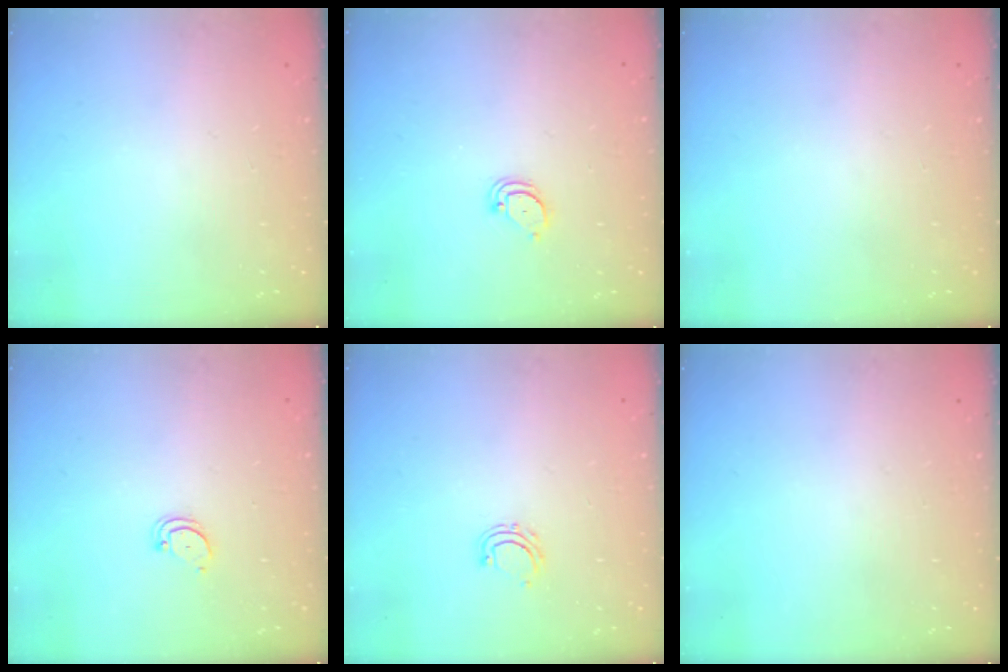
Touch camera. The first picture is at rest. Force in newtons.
{"total": 2.1, "press": 2.1, "slide": 0.2}
{"total": 0.0}
{"total": 3.5, "press": 3.4, "slide": 0.3}
{"total": 5.3, "press": 5.2, "slide": 1.1}
{"total": 0.0}